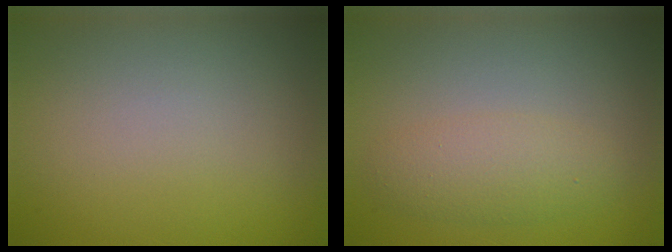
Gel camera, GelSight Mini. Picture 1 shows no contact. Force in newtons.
{"total": 2.7, "press": 2.7, "slide": 0.0}